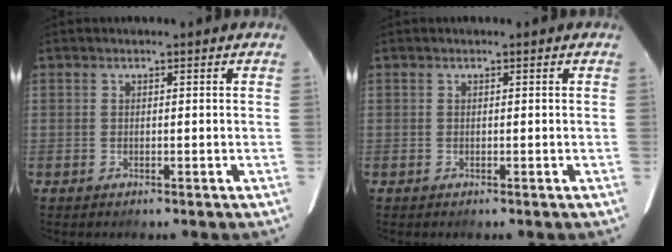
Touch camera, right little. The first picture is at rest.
{"total": 0.0}